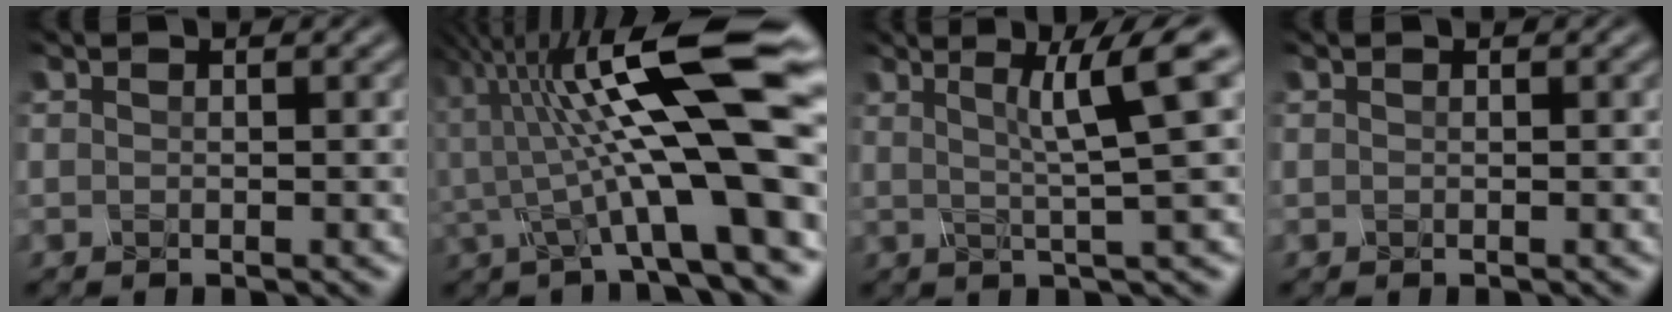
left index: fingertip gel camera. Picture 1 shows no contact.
{"total": 12.2, "force": [0.2, 2.4, 11.9], "torque": [-0.197, 0.015, 0.014]}
{"total": 5.6, "force": [1.6, -0.2, 5.4], "torque": [-0.084, 0.015, 0.046]}
{"total": 0.0}